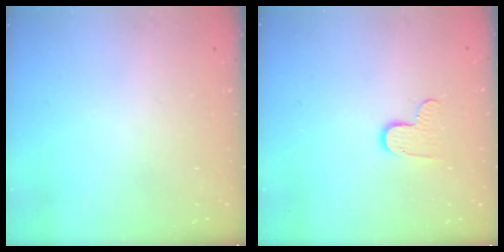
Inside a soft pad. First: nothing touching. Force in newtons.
{"total": 7.0, "press": 7.0, "slide": 0.1}